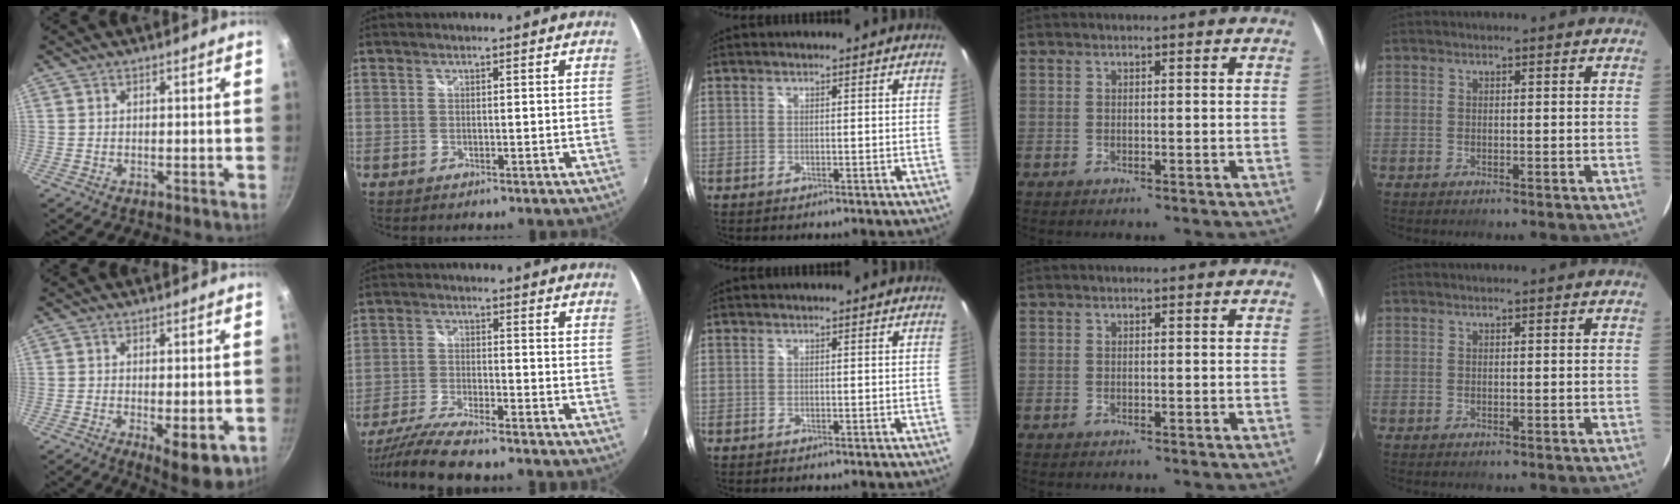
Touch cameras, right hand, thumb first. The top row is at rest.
{"thumb": {"total": 9.3, "force": [-2.8, 3.4, 8.2], "torque": [-0.102, -0.006, -0.029]}, "index": {"total": 10.3, "force": [-9.0, 0.8, 5.0], "torque": [-0.117, -0.024, -0.168]}}